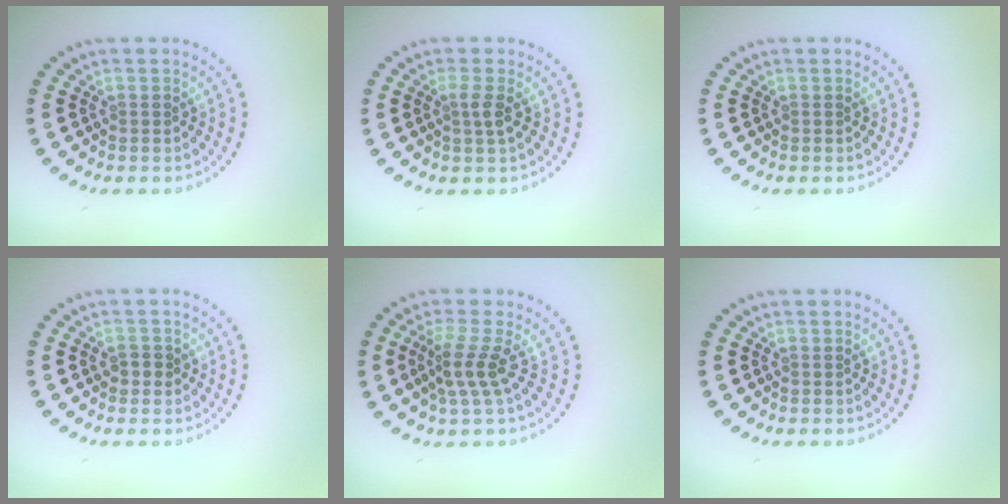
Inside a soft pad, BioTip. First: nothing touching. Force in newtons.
{"total": 1.4, "press": 1.1, "slide": 0.8}
{"total": 0.0}
{"total": 1.2, "press": 1.2, "slide": 0.4}
{"total": 2.7, "press": 1.9, "slide": 1.9}
{"total": 0.0}